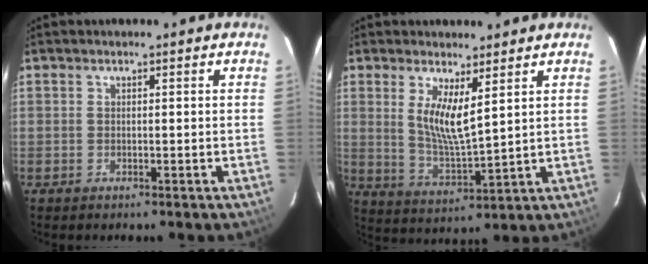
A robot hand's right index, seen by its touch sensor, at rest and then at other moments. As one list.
[{"total": 7.8, "force": [3.4, 1.7, 6.9], "torque": [-0.133, -0.015, 0.067]}]